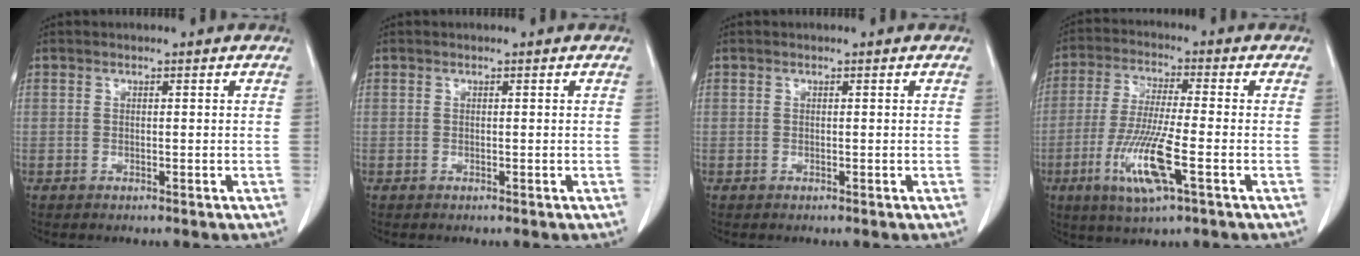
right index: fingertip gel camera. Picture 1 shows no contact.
{"total": 0.0}
{"total": 0.0}
{"total": 11.1, "force": [-4.0, 0.8, 10.3], "torque": [-0.208, -0.021, -0.076]}